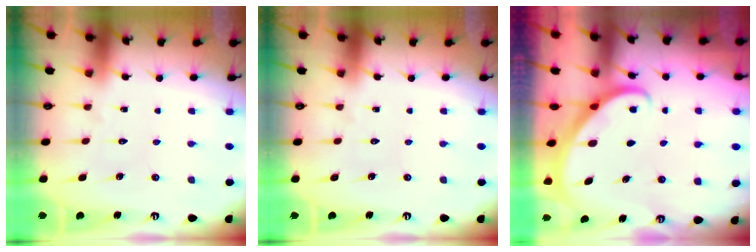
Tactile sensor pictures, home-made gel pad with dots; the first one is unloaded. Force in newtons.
{"total": 0.0}
{"total": 2.8, "press": 2.8, "slide": 0.2}